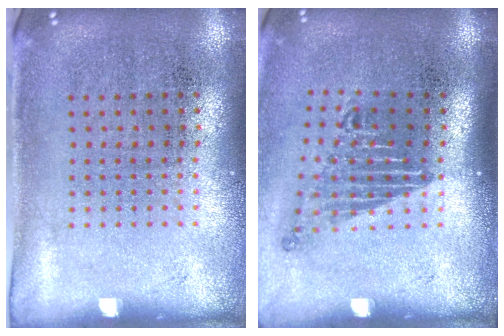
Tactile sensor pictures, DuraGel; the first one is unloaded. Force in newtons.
{"total": 1.6, "press": 1.1, "slide": 1.2}